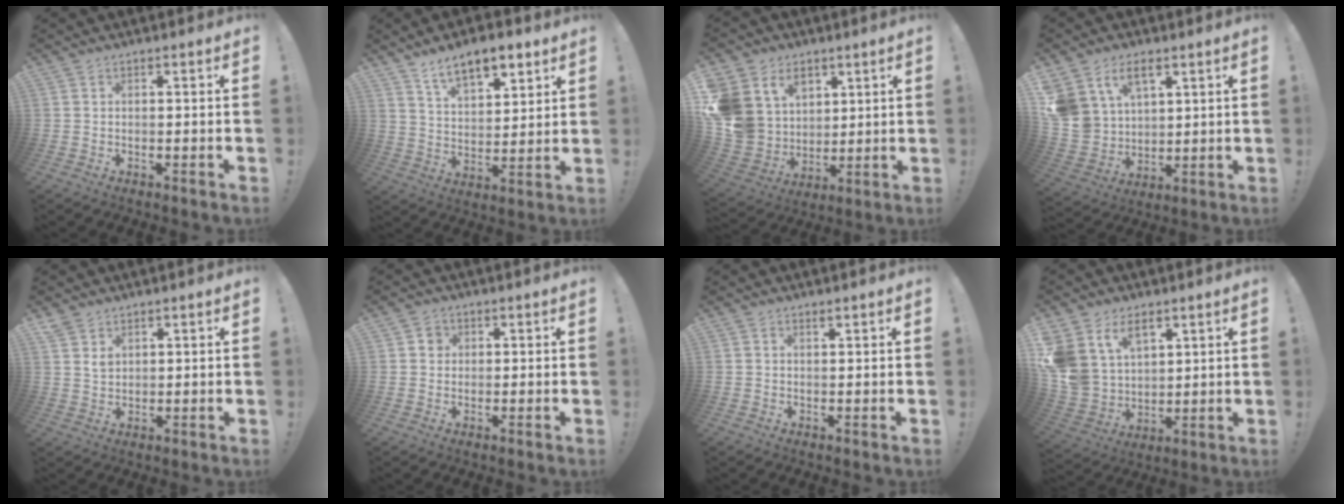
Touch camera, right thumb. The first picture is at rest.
{"total": 11.3, "force": [7.8, 4.9, 6.6], "torque": [-0.099, -0.038, 0.139]}
{"total": 14.4, "force": [6.0, 11.9, 5.4], "torque": [-0.118, -0.034, 0.131]}
{"total": 11.9, "force": [6.7, 8.2, 5.5], "torque": [-0.107, -0.040, 0.136]}
{"total": 3.8, "force": [2.7, 2.4, 1.3], "torque": [-0.011, -0.017, 0.048]}
{"total": 2.8, "force": [0.4, 2.7, 0.8], "torque": [-0.004, 0.003, 0.006]}
{"total": 0.8, "force": [0.7, 0.2, 0.3], "torque": [-0.002, -0.002, 0.014]}
{"total": 12.9, "force": [7.6, 8.6, 5.9], "torque": [-0.133, -0.047, 0.153]}